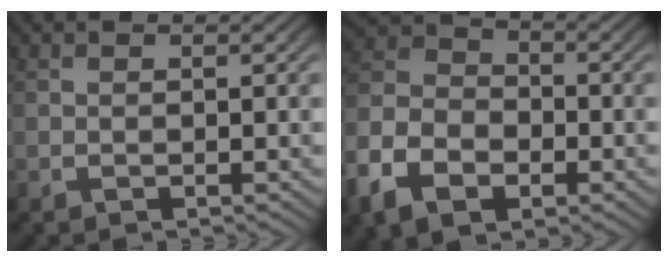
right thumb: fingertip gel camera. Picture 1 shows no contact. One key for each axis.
{"total": 9.0, "fx": -2.0, "fy": 6.9, "fz": 5.5, "tx": -0.119, "ty": -0.018, "tz": -0.032}